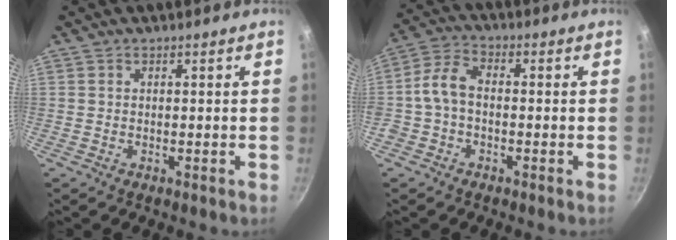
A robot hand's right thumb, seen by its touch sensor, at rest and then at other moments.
{"total": 6.0, "force": [-1.3, 4.0, 4.4], "torque": [-0.091, 0.030, -0.036]}